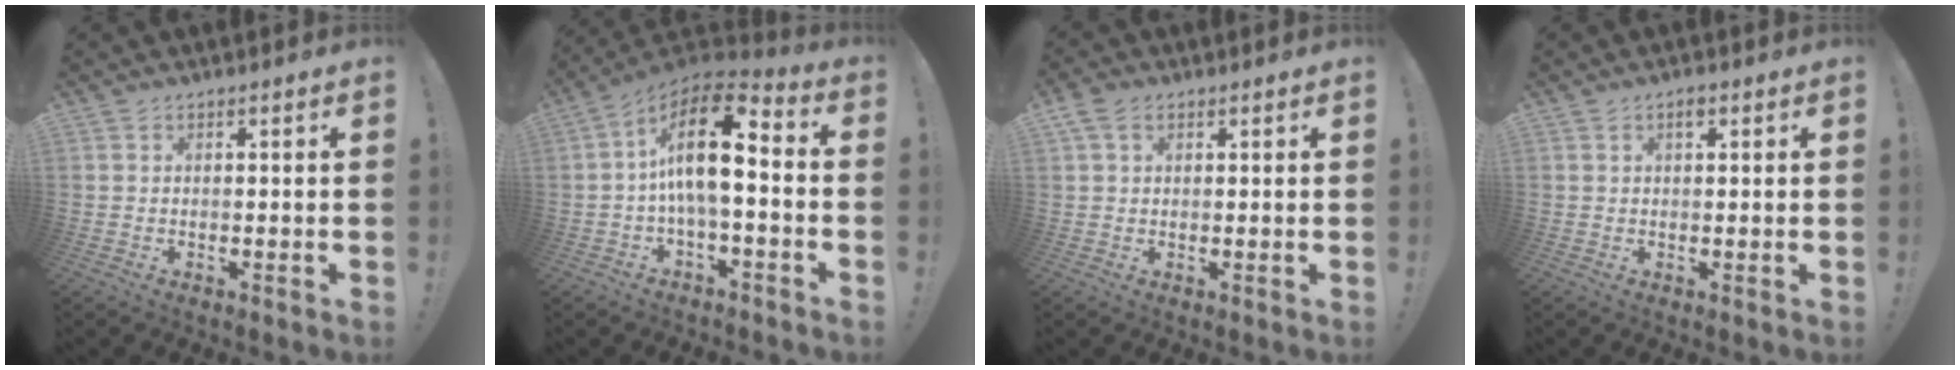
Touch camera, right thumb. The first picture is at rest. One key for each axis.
{"total": 16.5, "fx": 1.4, "fy": 7.0, "fz": 14.9, "tx": -0.261, "ty": -0.001, "tz": 0.023}
{"total": 4.0, "fx": 2.0, "fy": 2.7, "fz": 2.1, "tx": -0.040, "ty": 0.001, "tz": 0.040}
{"total": 1.9, "fx": 0.9, "fy": 1.0, "fz": 1.3, "tx": -0.016, "ty": -0.001, "tz": 0.014}